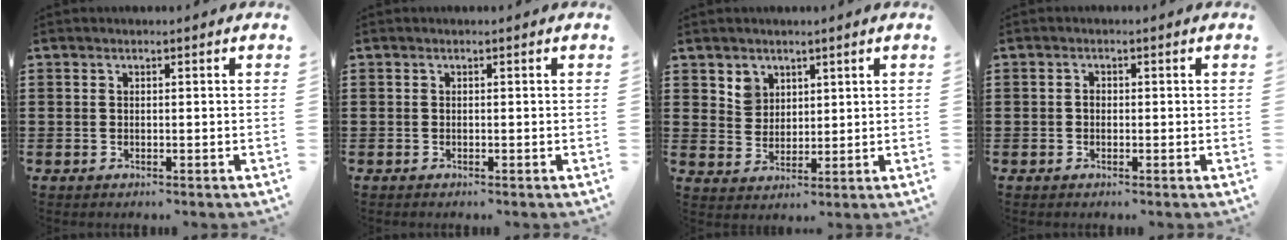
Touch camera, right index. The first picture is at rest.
{"total": 0.0}
{"total": 3.8, "force": [2.3, 3.0, 0.5], "torque": [-0.022, 0.012, 0.046]}
{"total": 1.0, "force": [-0.1, 0.7, 0.7], "torque": [-0.016, 0.001, -0.003]}